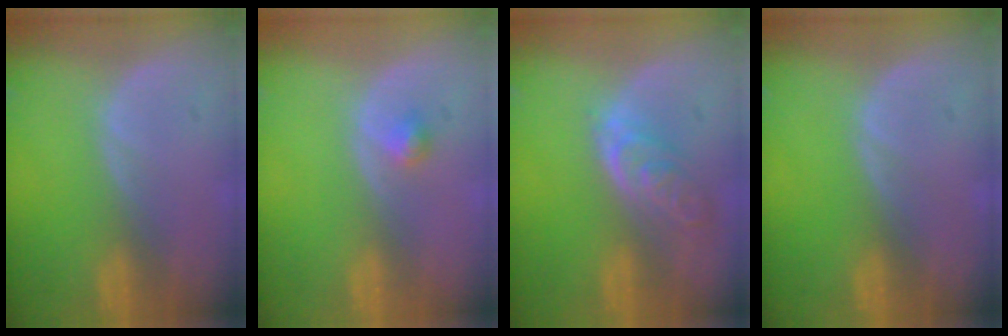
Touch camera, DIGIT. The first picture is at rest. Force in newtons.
{"total": 1.3, "press": 1.2, "slide": 0.1}
{"total": 6.2, "press": 5.7, "slide": 2.6}
{"total": 0.0}